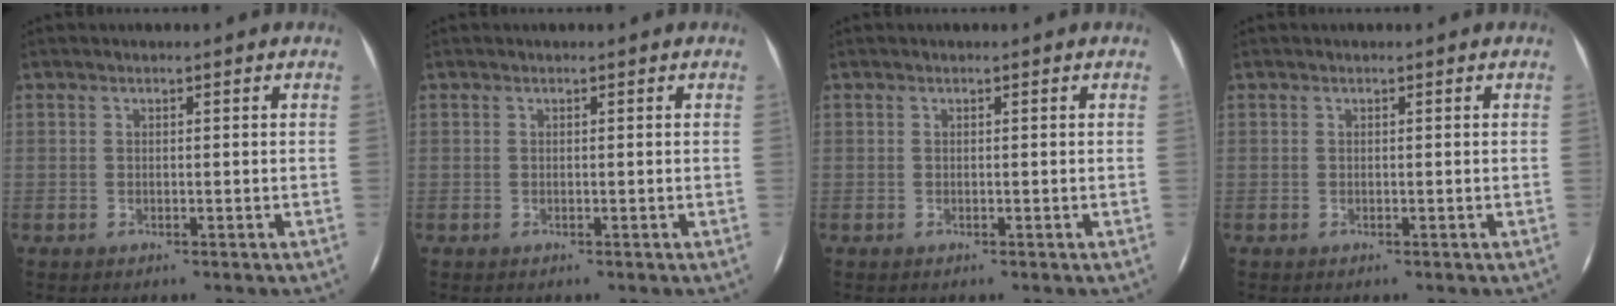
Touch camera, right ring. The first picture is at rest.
{"total": 0.0}
{"total": 0.0}
{"total": 0.0}